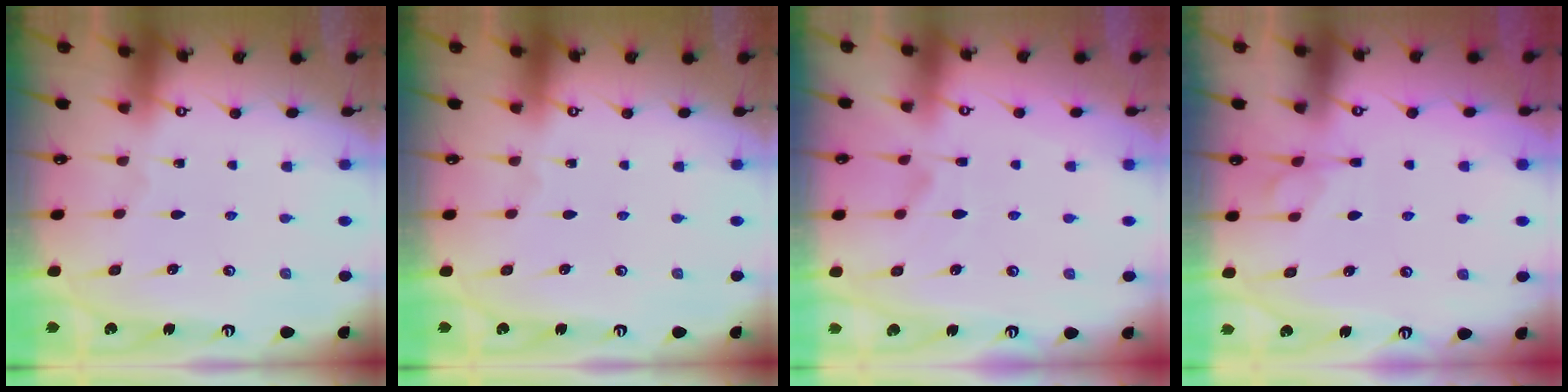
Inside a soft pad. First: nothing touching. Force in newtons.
{"total": 0.0}
{"total": 1.3, "press": 0.1, "slide": 1.3}
{"total": 1.3, "press": 0.4, "slide": 1.2}